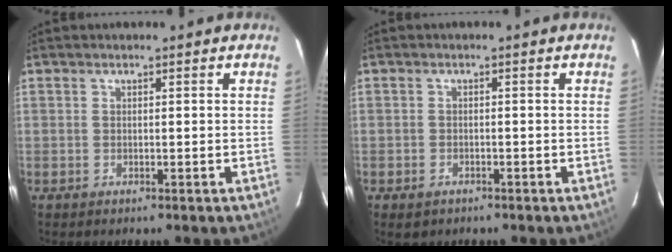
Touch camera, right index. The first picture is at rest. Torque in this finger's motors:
{"motor_torque": [0.02, -0.24, 0.06, 0.00]}